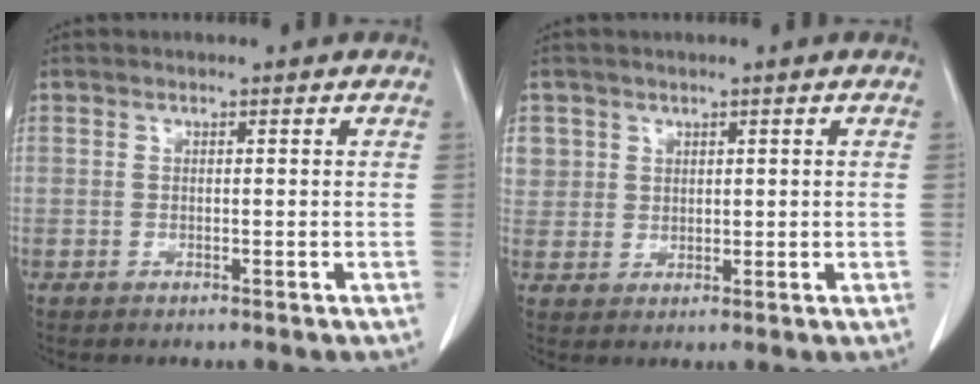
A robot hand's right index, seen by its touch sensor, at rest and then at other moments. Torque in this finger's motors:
{"motor_torque": [-0.20, 0.12, -0.04, 0.01]}